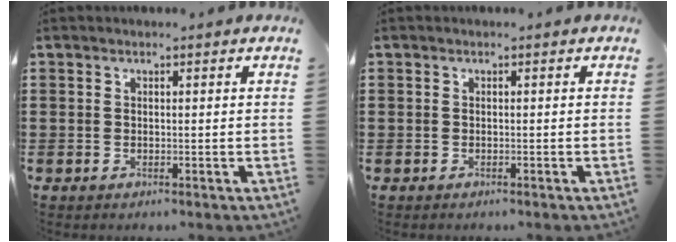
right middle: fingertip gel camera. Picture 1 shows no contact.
{"total": 0.5, "force": [-0.4, 0.4, -0.1], "torque": [0.001, 0.002, -0.008]}